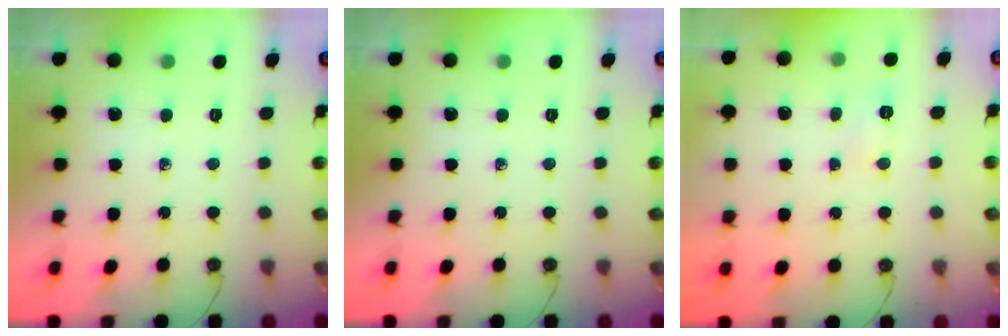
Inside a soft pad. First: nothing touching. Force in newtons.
{"total": 0.0}
{"total": 5.6, "press": 4.9, "slide": 2.7}